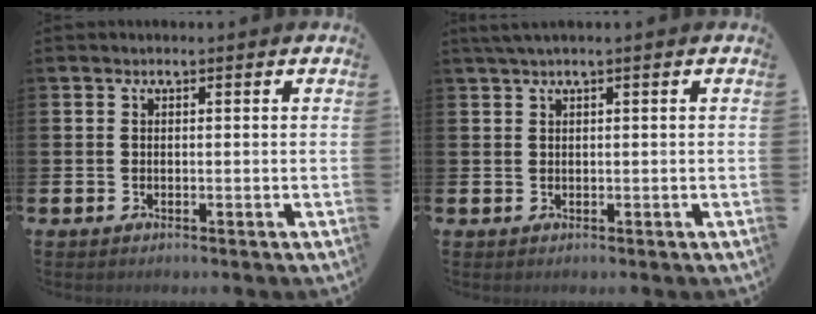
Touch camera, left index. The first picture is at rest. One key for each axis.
{"total": 1.4, "fx": 0.9, "fy": -0.1, "fz": 1.0, "tx": -0.027, "ty": 0.004, "tz": 0.018}